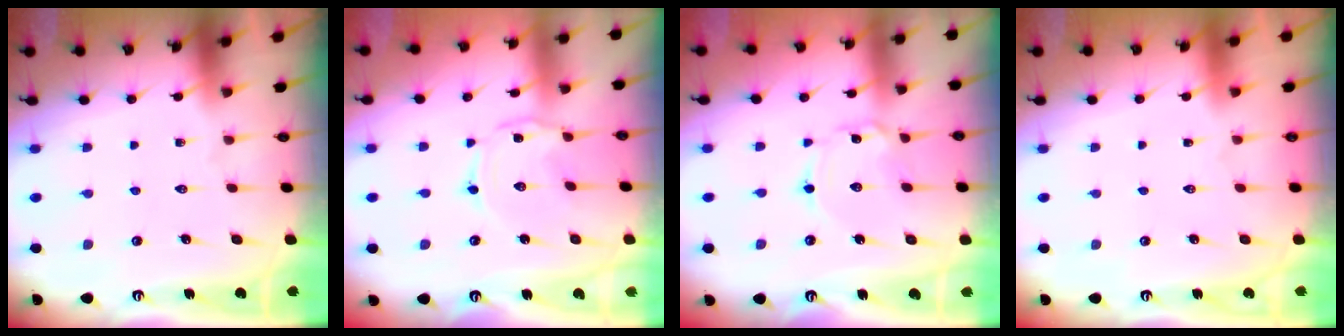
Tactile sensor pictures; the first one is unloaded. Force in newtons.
{"total": 1.5, "press": 1.5, "slide": 0.3}
{"total": 1.7, "press": 1.7, "slide": 0.1}
{"total": 1.5, "press": 1.5, "slide": 0.1}